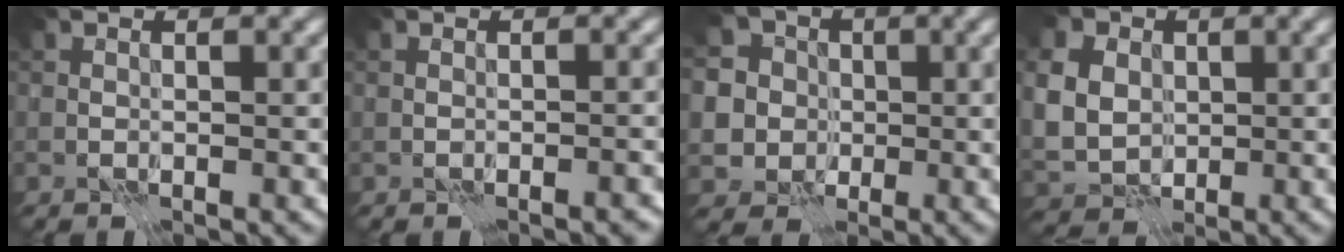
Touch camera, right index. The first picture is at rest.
{"total": 0.8, "force": [-0.7, 0.1, 0.4], "torque": [-0.007, -0.003, -0.009]}
{"total": 7.4, "force": [1.2, 6.9, 2.4], "torque": [-0.055, 0.021, 0.002]}
{"total": 10.5, "force": [2.4, 8.6, 5.5], "torque": [-0.110, 0.023, 0.023]}